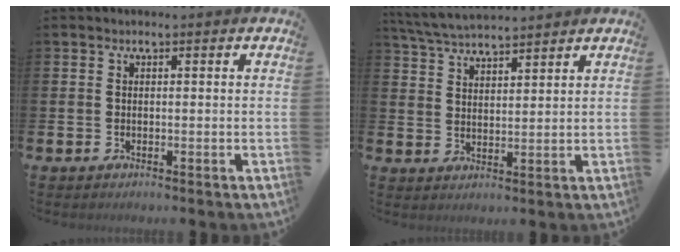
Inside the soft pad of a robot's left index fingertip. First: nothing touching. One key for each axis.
{"total": 5.1, "fx": 5.0, "fy": 0.5, "fz": 0.9, "tx": -0.040, "ty": -0.023, "tz": 0.092}